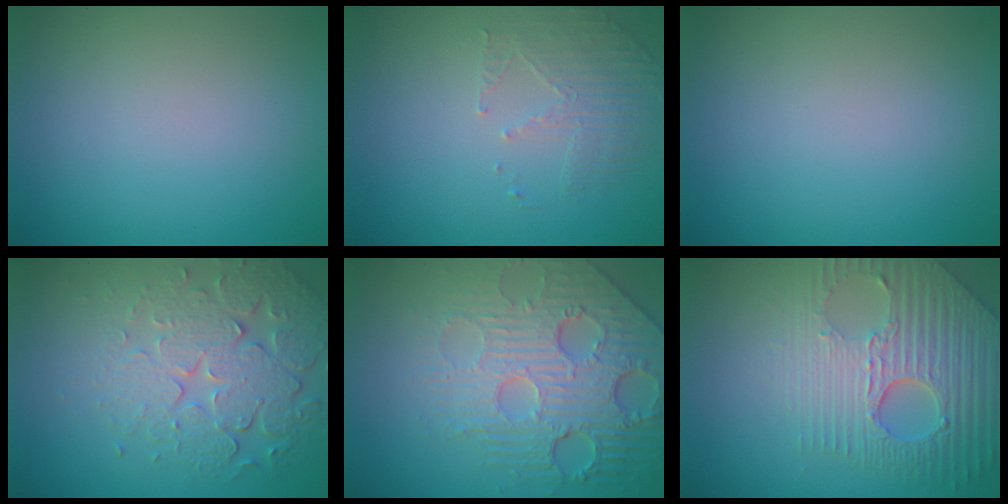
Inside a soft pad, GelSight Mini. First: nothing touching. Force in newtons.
{"total": 1.8, "press": 1.1, "slide": 1.4}
{"total": 0.0}
{"total": 6.5, "press": 5.0, "slide": 4.2}
{"total": 7.8, "press": 5.6, "slide": 5.4}
{"total": 8.1, "press": 5.7, "slide": 5.7}